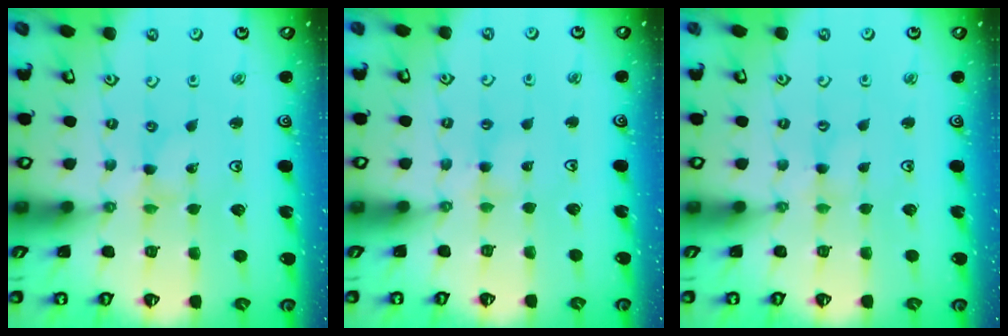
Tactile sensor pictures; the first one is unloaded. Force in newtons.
{"total": 2.7, "press": 2.7, "slide": 0.5}
{"total": 1.0, "press": 0.9, "slide": 0.2}